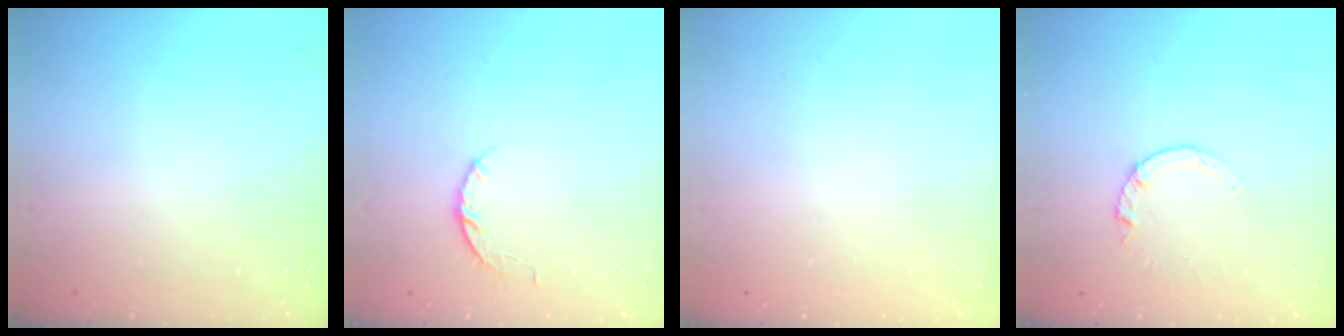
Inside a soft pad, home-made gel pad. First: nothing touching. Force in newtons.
{"total": 3.9, "press": 3.9, "slide": 0.6}
{"total": 2.6, "press": 2.6, "slide": 0.2}
{"total": 1.0, "press": 0.9, "slide": 0.3}